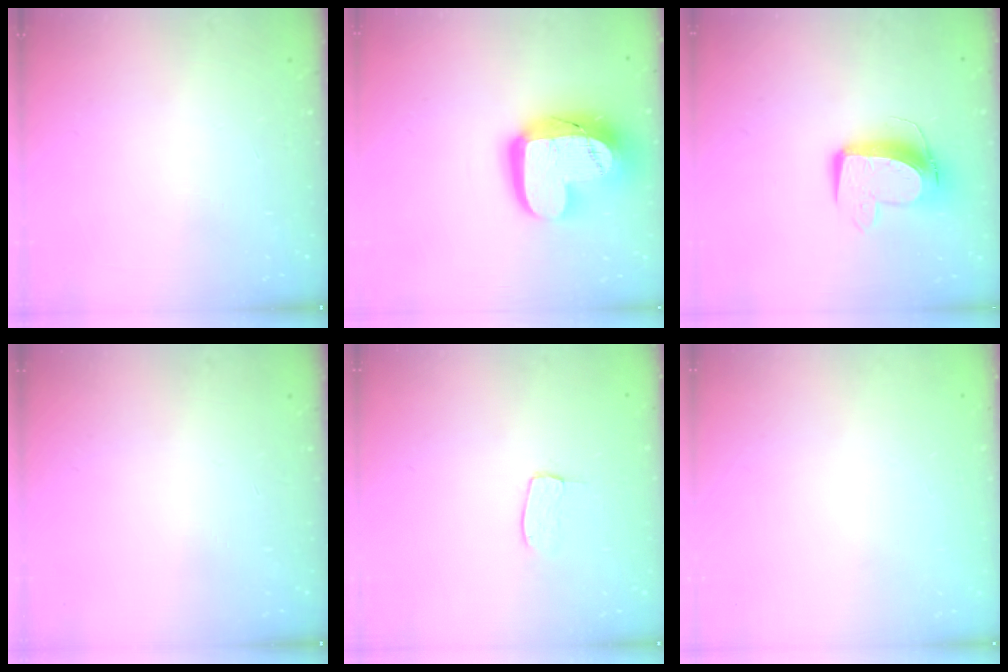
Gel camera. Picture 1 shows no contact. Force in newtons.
{"total": 19.0, "press": 19.0, "slide": 1.6}
{"total": 11.1, "press": 11.0, "slide": 1.0}
{"total": 0.0}
{"total": 4.2, "press": 4.2, "slide": 0.2}
{"total": 0.0}